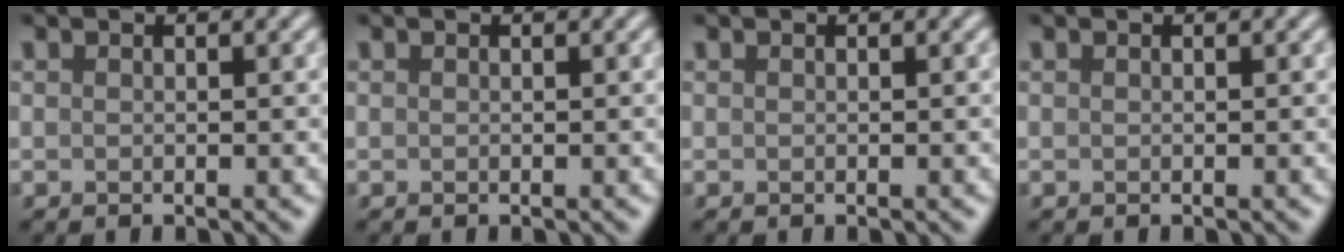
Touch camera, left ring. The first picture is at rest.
{"total": 0.0}
{"total": 0.0}
{"total": 0.0}